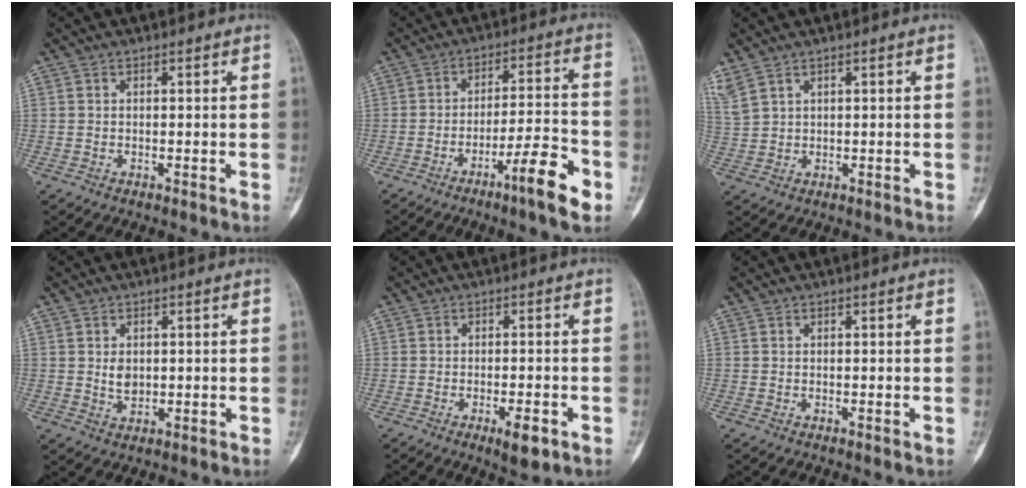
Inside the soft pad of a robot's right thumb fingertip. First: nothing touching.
{"total": 10.5, "force": [-5.6, 1.3, 8.8], "torque": [-0.135, 0.031, -0.090]}
{"total": 4.6, "force": [3.4, 1.8, 2.5], "torque": [-0.069, 0.000, 0.086]}
{"total": 3.0, "force": [0.4, 2.2, 2.0], "torque": [-0.026, -0.006, 0.014]}
{"total": 4.7, "force": [-2.3, 1.3, 3.9], "torque": [-0.058, 0.005, -0.029]}
{"total": 0.0}